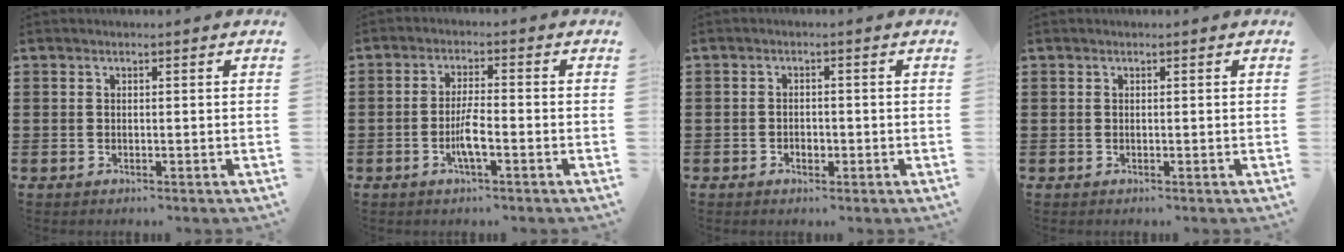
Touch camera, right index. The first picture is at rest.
{"total": 3.9, "force": [-1.6, 0.6, 3.6], "torque": [-0.075, -0.005, -0.033]}
{"total": 1.1, "force": [-0.4, 0.7, 0.6], "torque": [-0.013, 0.001, -0.008]}
{"total": 0.0}